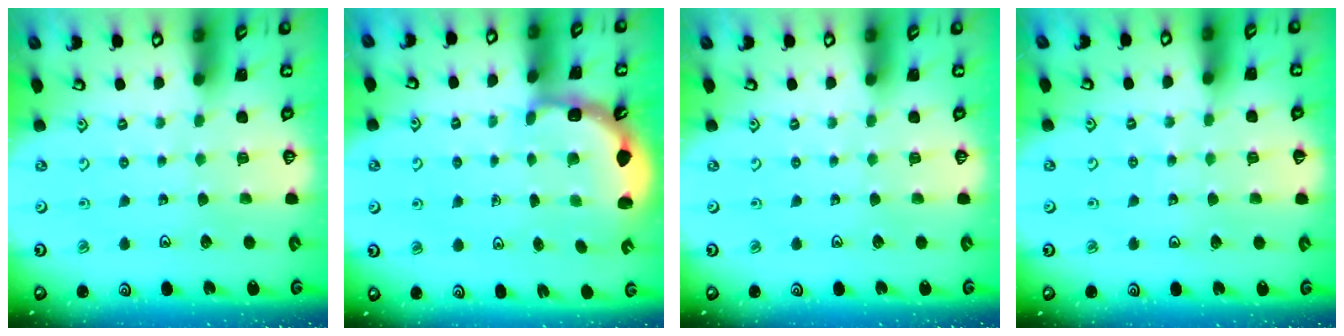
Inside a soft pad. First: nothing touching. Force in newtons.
{"total": 3.2, "press": 2.5, "slide": 2.0}
{"total": 0.0}
{"total": 2.9, "press": 2.9, "slide": 0.3}